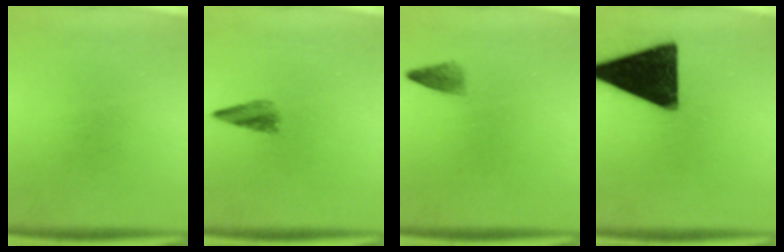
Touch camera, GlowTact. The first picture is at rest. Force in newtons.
{"total": 2.6}
{"total": 1.6}
{"total": 17.4}